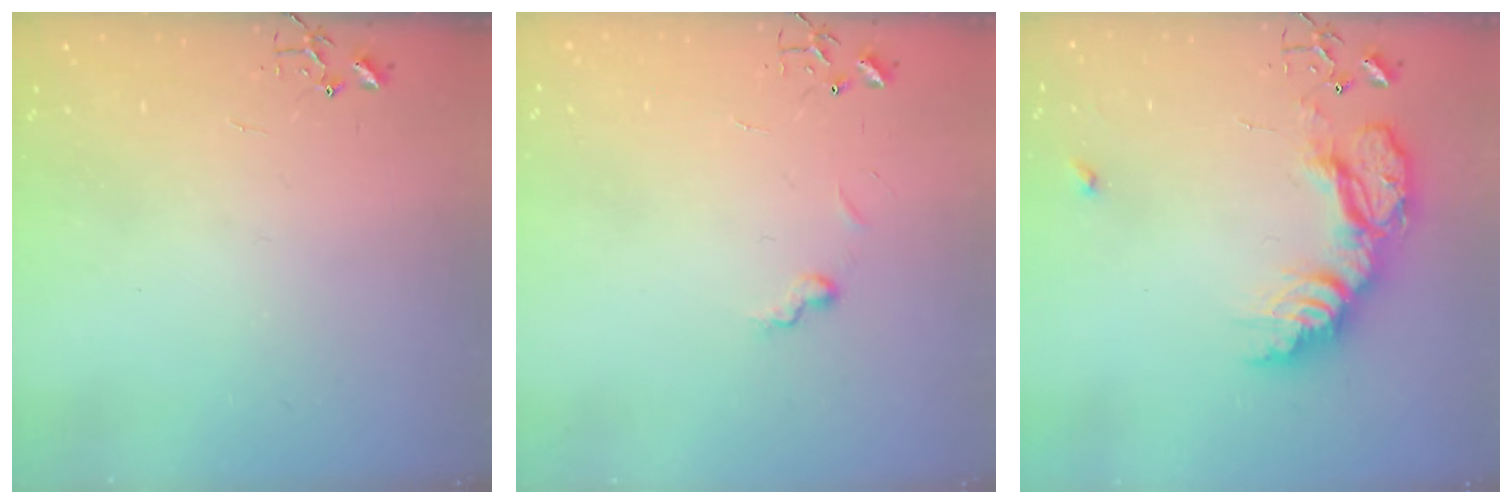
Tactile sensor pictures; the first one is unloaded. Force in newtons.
{"total": 6.1, "press": 6.1, "slide": 0.6}
{"total": 18.8, "press": 18.7, "slide": 1.9}